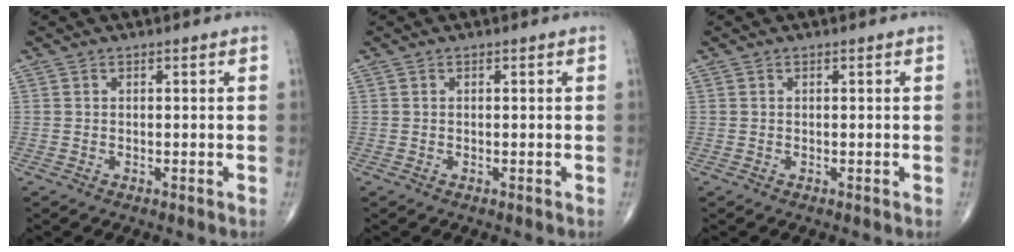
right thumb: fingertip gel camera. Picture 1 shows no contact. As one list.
[{"total": 0.0}, {"total": 0.0}]